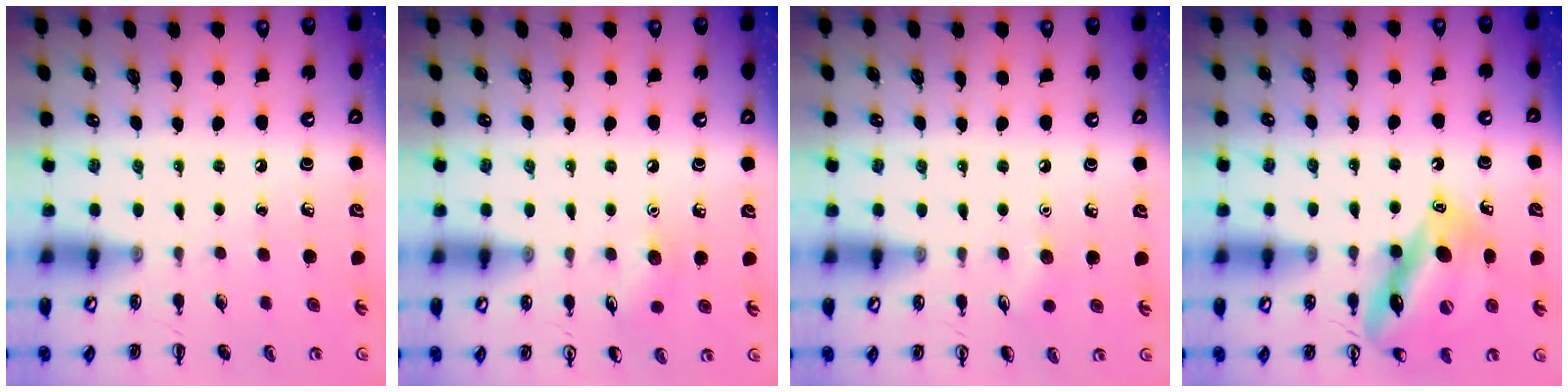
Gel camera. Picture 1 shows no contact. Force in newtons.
{"total": 5.1, "press": 4.9, "slide": 1.3}
{"total": 4.1, "press": 3.9, "slide": 1.3}
{"total": 15.2, "press": 15.1, "slide": 2.2}